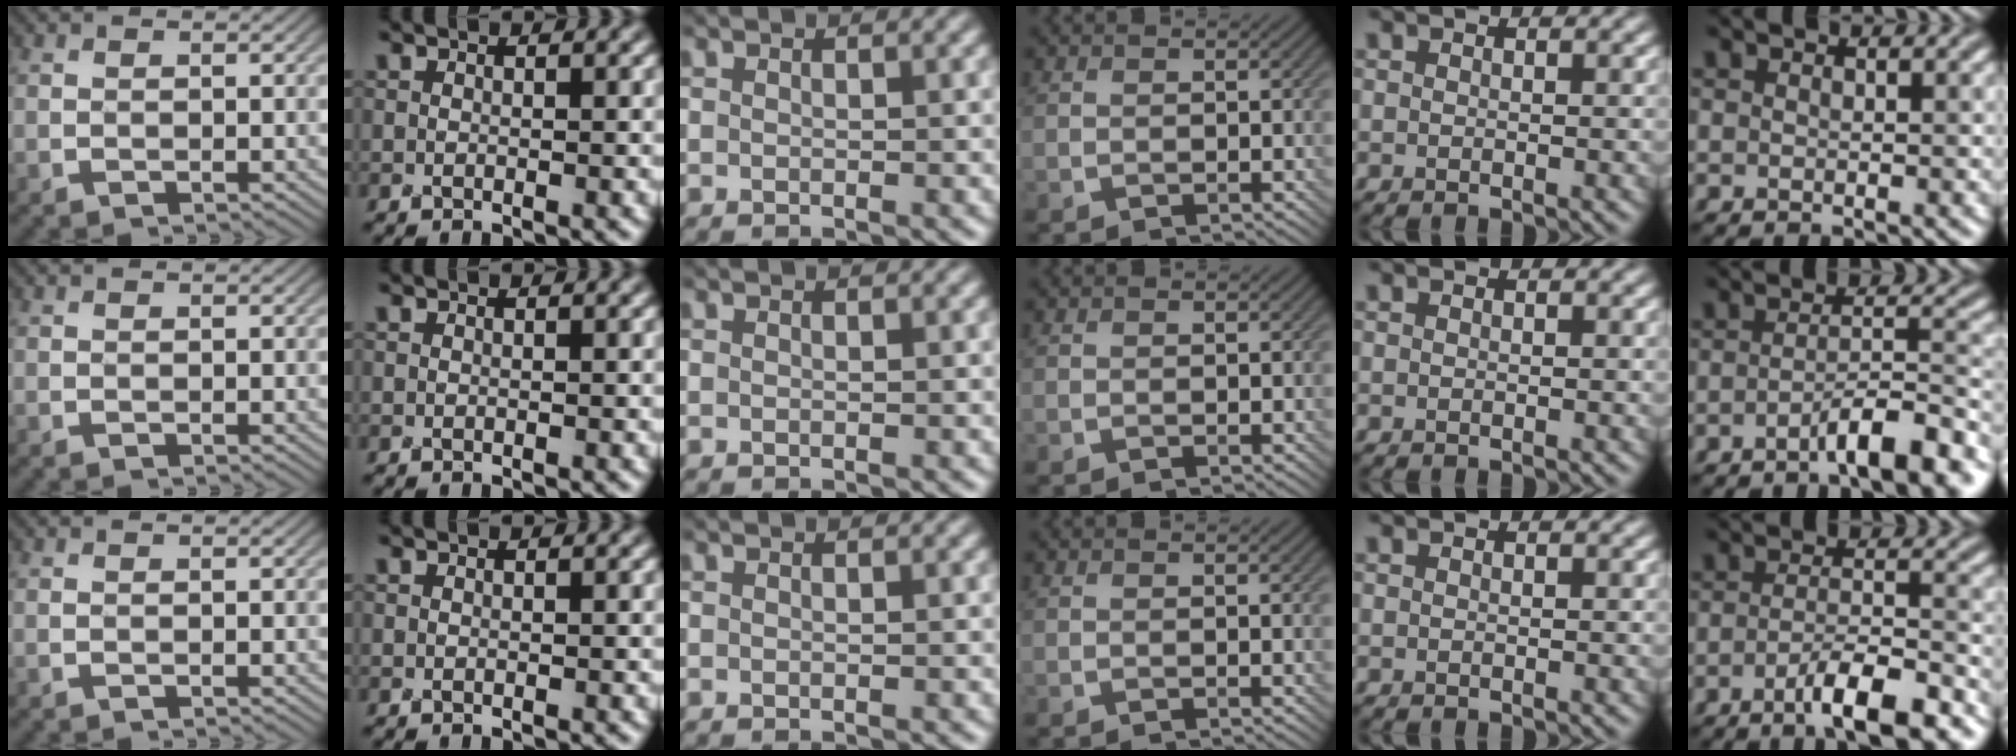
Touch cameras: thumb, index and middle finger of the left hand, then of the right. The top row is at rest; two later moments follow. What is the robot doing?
{"motion": "screw", "object": "bottle cap"}